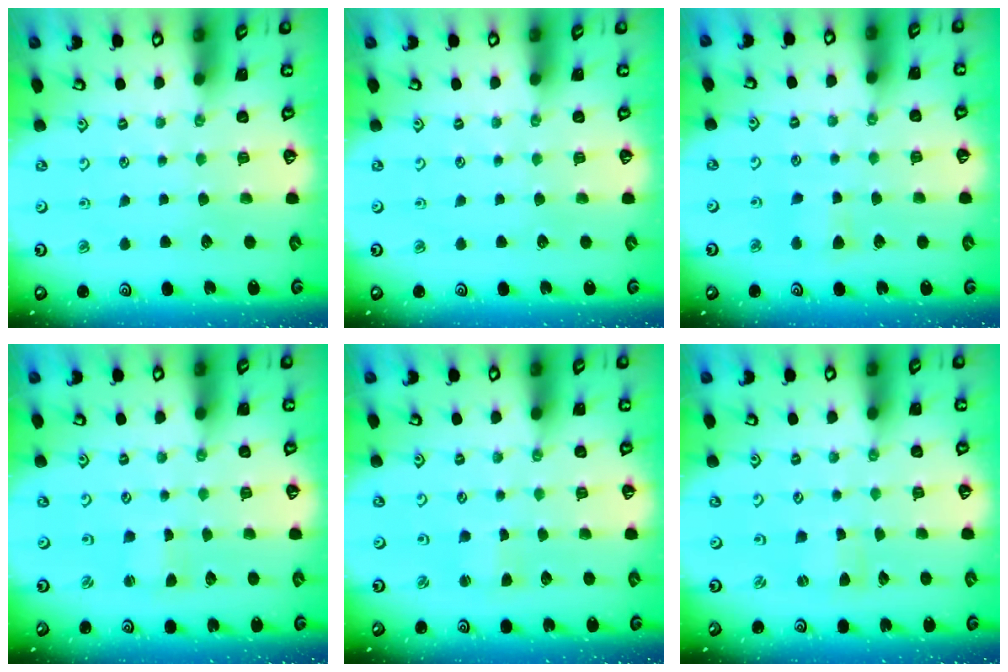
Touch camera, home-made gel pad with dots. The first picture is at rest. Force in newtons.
{"total": 0.0}
{"total": 4.1, "press": 4.0, "slide": 0.8}
{"total": 0.7, "press": 0.7, "slide": 0.1}
{"total": 1.9, "press": 1.8, "slide": 0.3}
{"total": 0.9, "press": 0.9, "slide": 0.0}